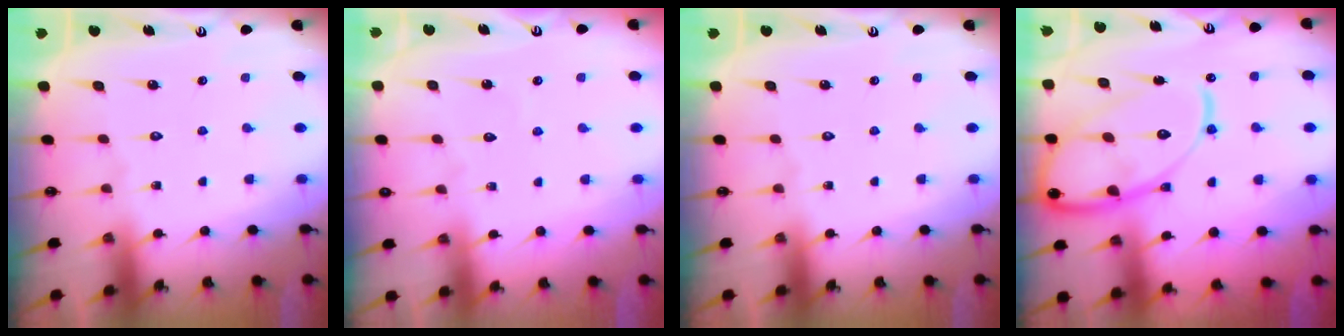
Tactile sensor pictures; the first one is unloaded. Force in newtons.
{"total": 2.0, "press": 2.0, "slide": 0.1}
{"total": 0.0}
{"total": 19.1, "press": 19.0, "slide": 1.9}